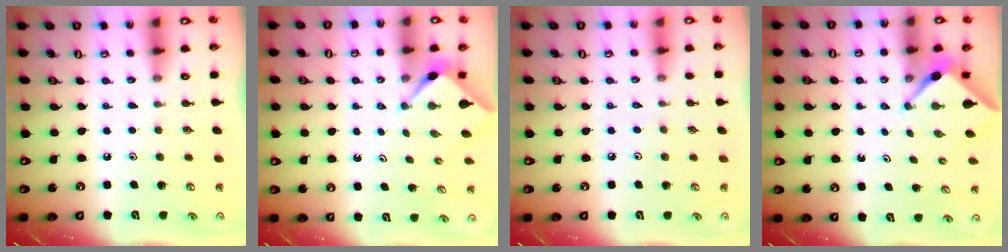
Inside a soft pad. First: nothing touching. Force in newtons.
{"total": 2.3, "press": 2.3, "slide": 0.1}
{"total": 2.5, "press": 2.5, "slide": 0.5}
{"total": 3.2, "press": 3.2, "slide": 0.3}